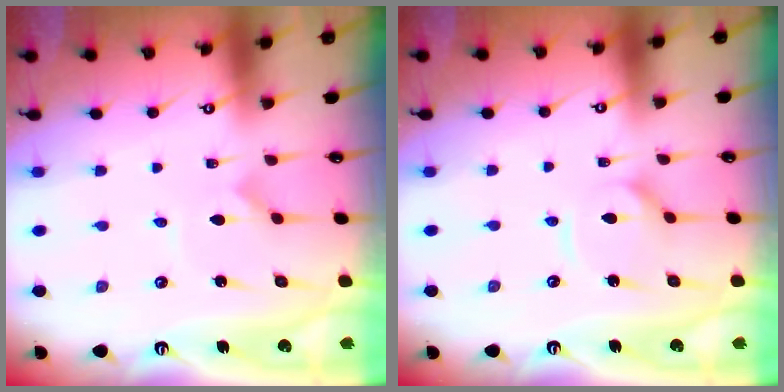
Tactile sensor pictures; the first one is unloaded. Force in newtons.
{"total": 5.4, "press": 5.4, "slide": 0.4}